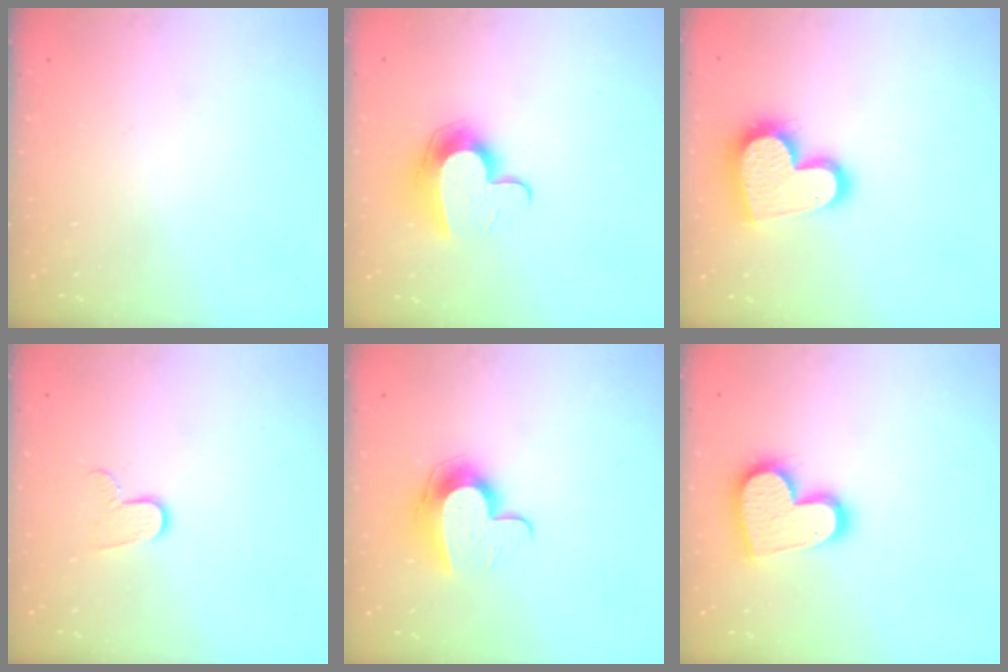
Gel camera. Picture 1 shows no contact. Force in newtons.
{"total": 11.5, "press": 11.5, "slide": 0.4}
{"total": 18.9, "press": 18.9, "slide": 1.5}
{"total": 6.4, "press": 6.4, "slide": 0.5}
{"total": 10.8, "press": 10.8, "slide": 0.9}
{"total": 16.9, "press": 16.9, "slide": 1.5}